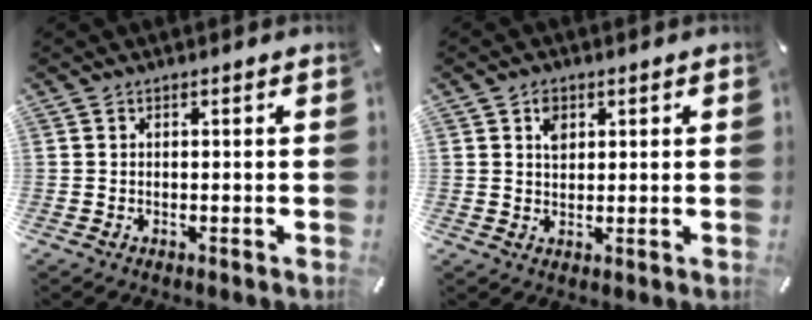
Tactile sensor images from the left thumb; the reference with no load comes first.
{"total": 3.3, "force": [1.3, 2.6, 1.6], "torque": [-0.021, 0.000, 0.018]}